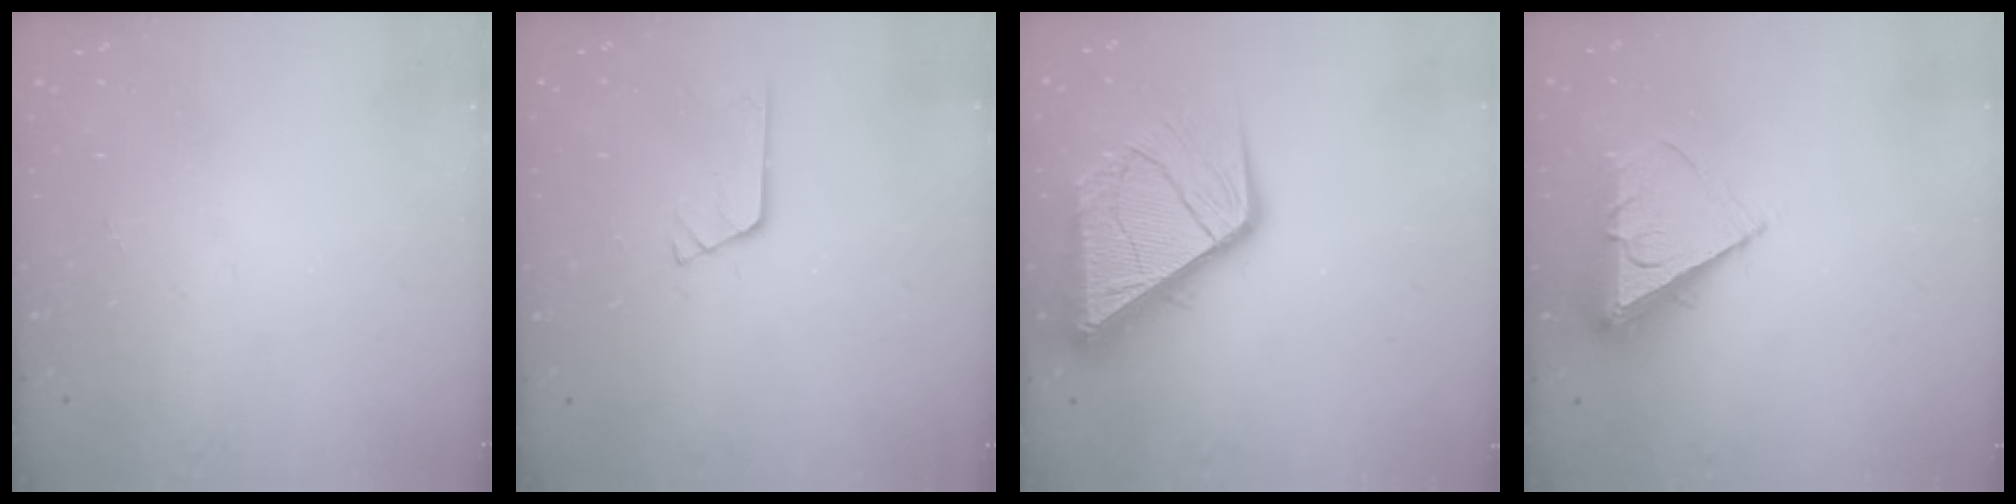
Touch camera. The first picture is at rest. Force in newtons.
{"total": 3.0, "press": 3.0, "slide": 0.4}
{"total": 15.1, "press": 15.0, "slide": 1.7}
{"total": 7.0, "press": 7.0, "slide": 0.8}